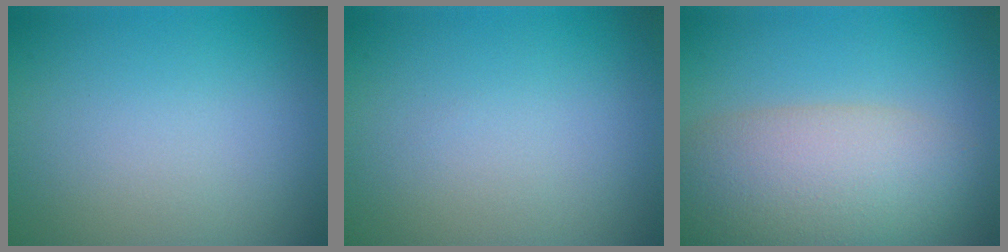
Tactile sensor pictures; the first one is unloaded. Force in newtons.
{"total": 0.0}
{"total": 8.4, "press": 8.4, "slide": 0.5}